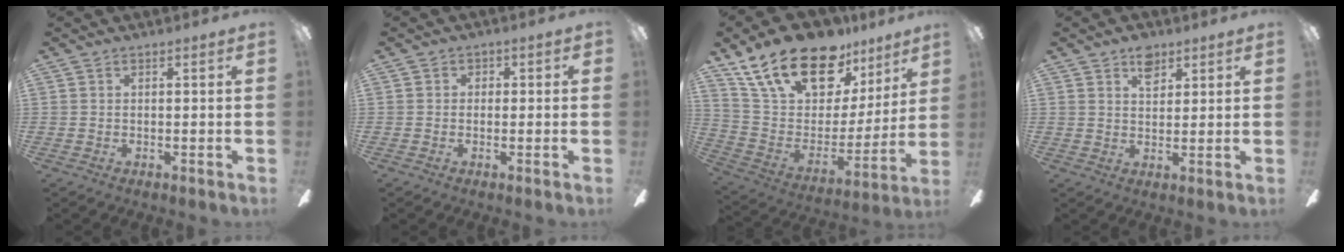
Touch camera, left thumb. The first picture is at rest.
{"total": 1.5, "force": [-0.8, 1.2, 0.5], "torque": [-0.007, 0.008, -0.017]}
{"total": 23.2, "force": [16.2, 11.4, 12.2], "torque": [-0.209, -0.099, 0.293]}
{"total": 5.6, "force": [3.5, 3.2, 2.8], "torque": [-0.032, -0.011, 0.060]}